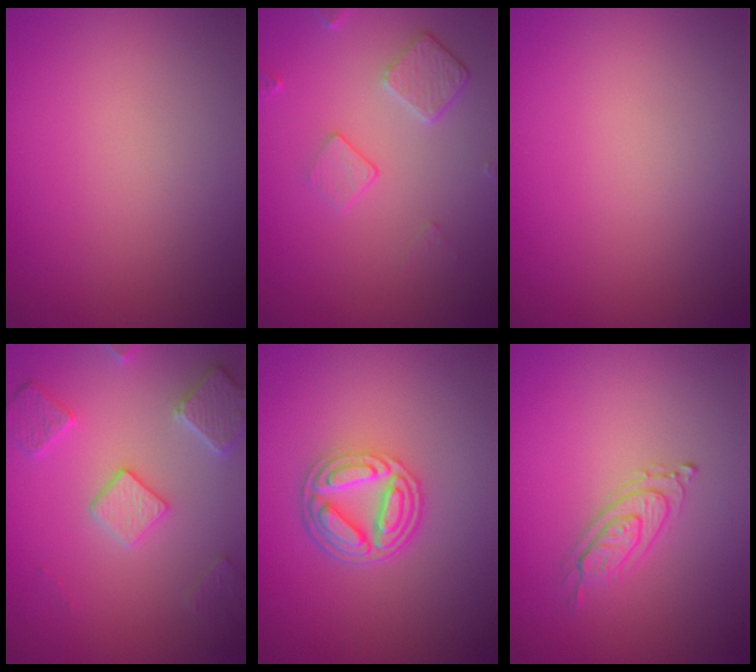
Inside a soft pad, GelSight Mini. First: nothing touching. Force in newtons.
{"total": 2.3, "press": 1.6, "slide": 1.6}
{"total": 0.0}
{"total": 4.2, "press": 3.6, "slide": 2.3}
{"total": 5.0, "press": 3.7, "slide": 3.3}
{"total": 2.3, "press": 2.1, "slide": 0.9}